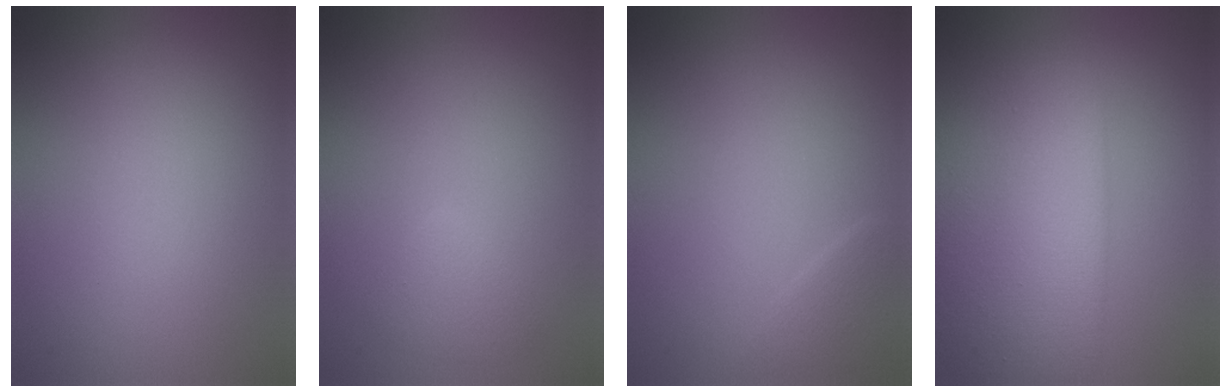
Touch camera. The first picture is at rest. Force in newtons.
{"total": 1.4, "press": 1.4, "slide": 0.0}
{"total": 1.4, "press": 1.4, "slide": 0.2}
{"total": 7.8, "press": 7.8, "slide": 0.1}